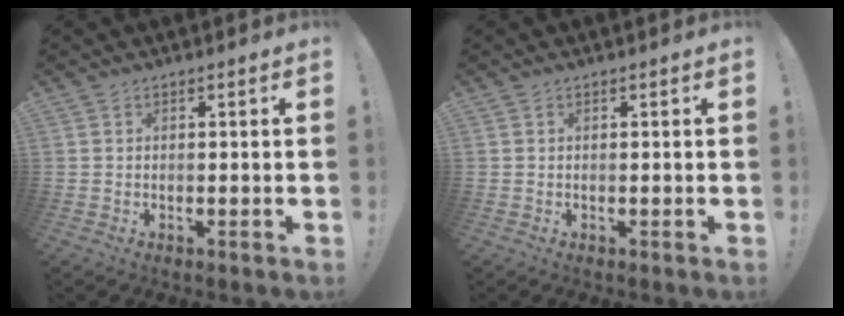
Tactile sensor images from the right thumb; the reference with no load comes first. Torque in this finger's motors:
{"motor_torque": [0.00, 0.00, 0.00, 0.00, 0.04]}